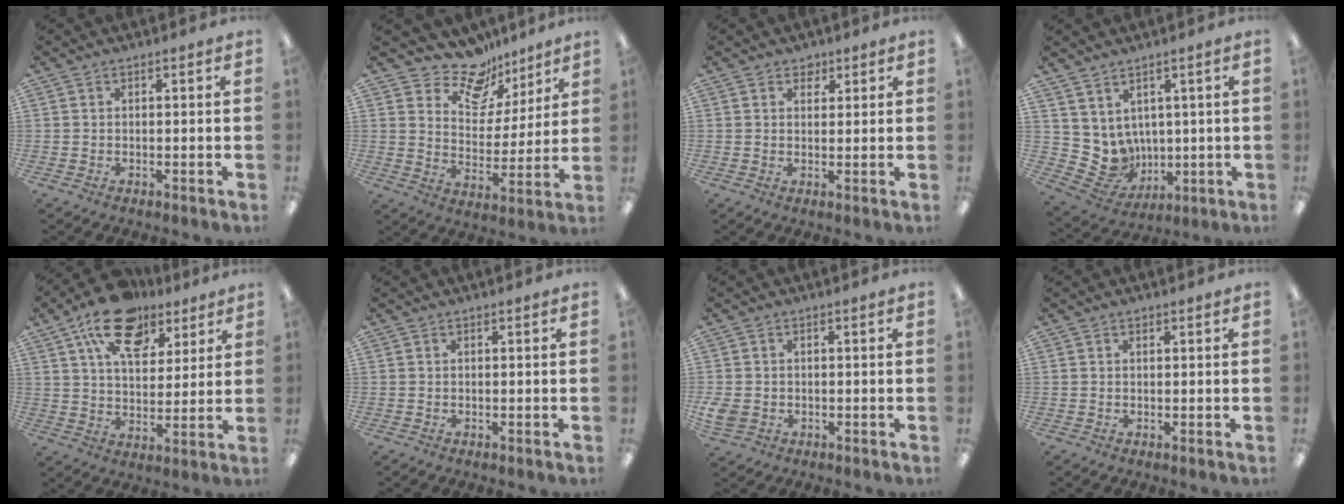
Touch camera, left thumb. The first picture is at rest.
{"total": 13.3, "force": [10.8, 6.8, 3.8], "torque": [-0.078, -0.076, 0.200]}
{"total": 2.8, "force": [2.1, 1.8, 0.5], "torque": [0.002, -0.005, 0.035]}
{"total": 7.1, "force": [3.5, 6.1, 1.5], "torque": [-0.054, -0.032, 0.077]}
{"total": 17.4, "force": [10.9, 9.5, 9.7], "torque": [-0.154, -0.045, 0.193]}
{"total": 0.0}
{"total": 3.8, "force": [-0.6, 3.1, 2.1], "torque": [-0.049, 0.001, -0.011]}
{"total": 0.7, "force": [0.4, 0.4, 0.3], "torque": [-0.007, 0.002, 0.008]}